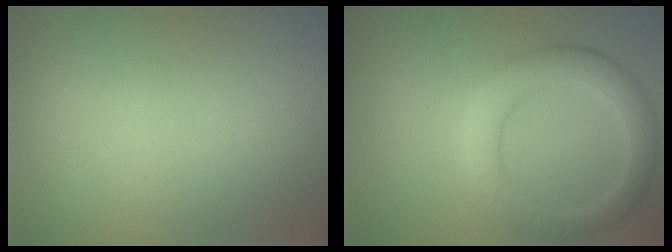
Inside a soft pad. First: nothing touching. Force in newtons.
{"total": 3.8, "press": 3.8, "slide": 0.2}